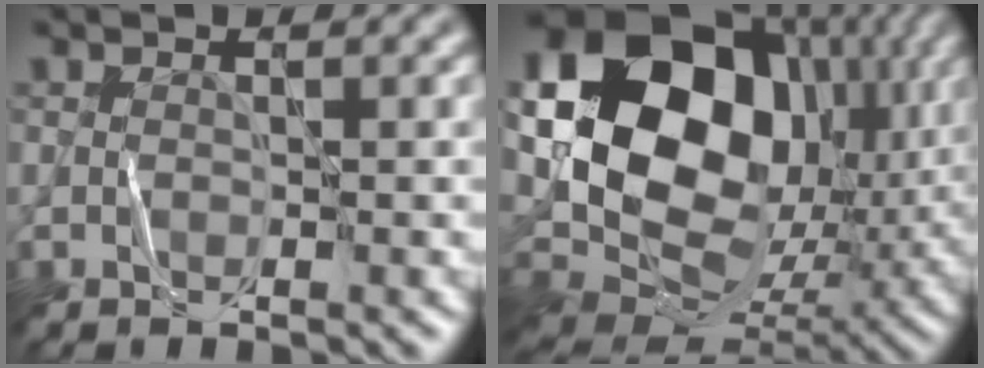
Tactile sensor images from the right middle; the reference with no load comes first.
{"total": 19.1, "force": [4.8, 14.5, 11.5], "torque": [-0.226, 0.007, 0.101]}